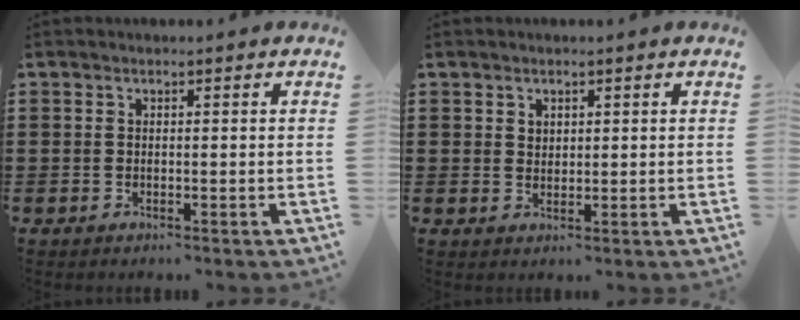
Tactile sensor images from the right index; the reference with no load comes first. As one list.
[{"total": 1.5, "force": [1.1, 1.0, 0.3], "torque": [-0.008, 0.003, 0.022]}]